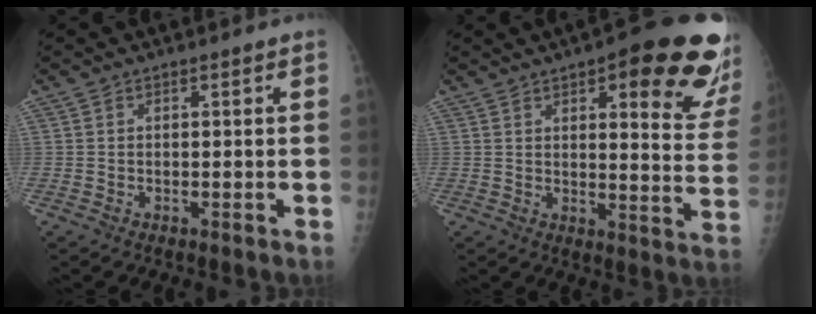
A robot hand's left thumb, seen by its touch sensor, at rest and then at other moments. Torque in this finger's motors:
{"motor_torque": [0.37, 0.61, 0.17, -0.40, 0.15]}